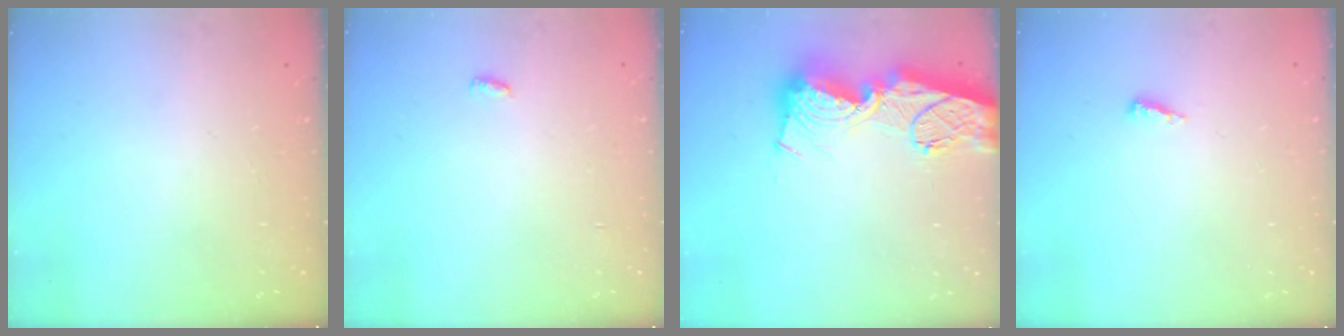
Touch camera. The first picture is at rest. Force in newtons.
{"total": 6.9, "press": 2.6, "slide": 6.4}
{"total": 19.6, "press": 19.5, "slide": 1.9}
{"total": 2.5, "press": 2.5, "slide": 0.2}